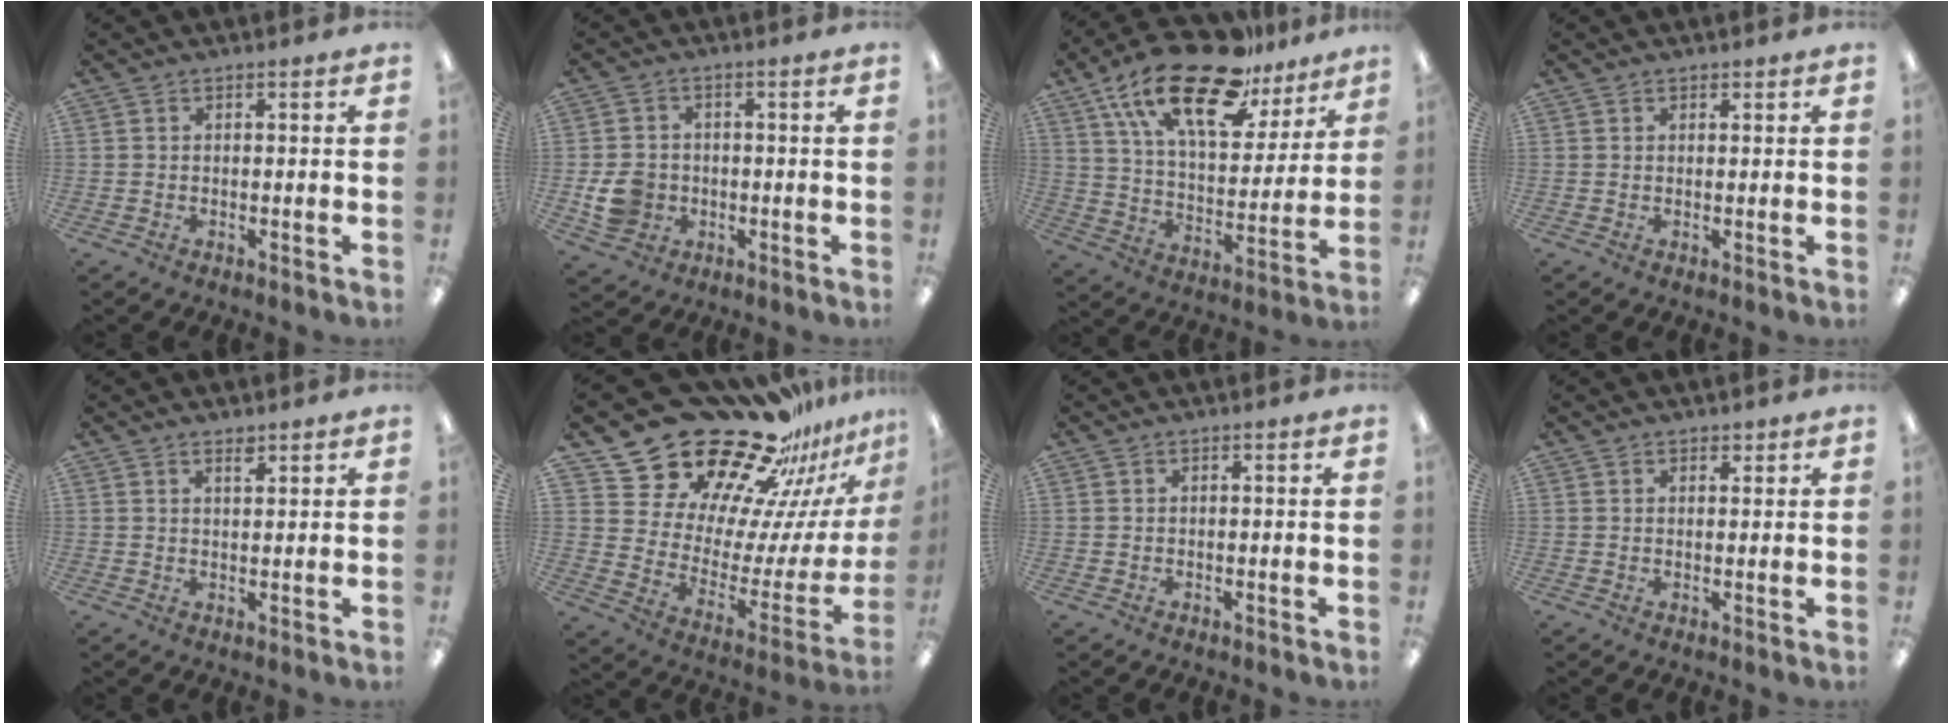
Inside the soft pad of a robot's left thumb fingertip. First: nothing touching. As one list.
[{"total": 7.1, "force": [-1.5, 6.2, 3.1], "torque": [-0.058, 0.009, -0.024]}, {"total": 24.0, "force": [15.8, 10.1, 15.0], "torque": [-0.265, -0.086, 0.272]}, {"total": 0.9, "force": [0.8, 0.5, 0.2], "torque": [-0.004, 0.001, 0.015]}, {"total": 2.3, "force": [1.9, 0.7, 1.1], "torque": [-0.016, -0.003, 0.032]}, {"total": 27.1, "force": [22.7, 12.0, 8.8], "torque": [-0.121, -0.185, 0.413]}, {"total": 0.0}, {"total": 1.6, "force": [1.2, 0.9, 0.4], "torque": [0.000, -0.002, 0.021]}]